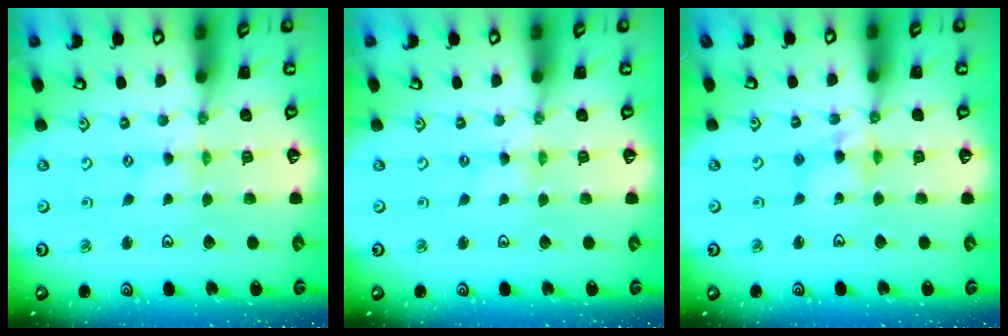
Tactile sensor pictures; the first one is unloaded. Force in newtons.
{"total": 0.0}
{"total": 7.1, "press": 7.1, "slide": 0.7}